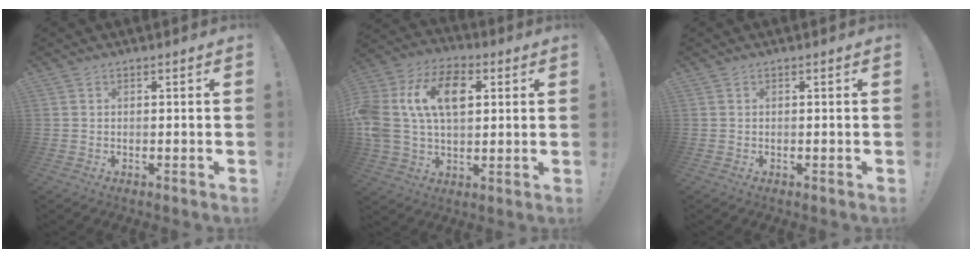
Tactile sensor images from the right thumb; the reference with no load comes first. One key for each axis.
{"total": 18.0, "fx": 4.8, "fy": 11.9, "fz": 12.7, "tx": -0.230, "ty": -0.007, "tz": 0.081}
{"total": 0.0}